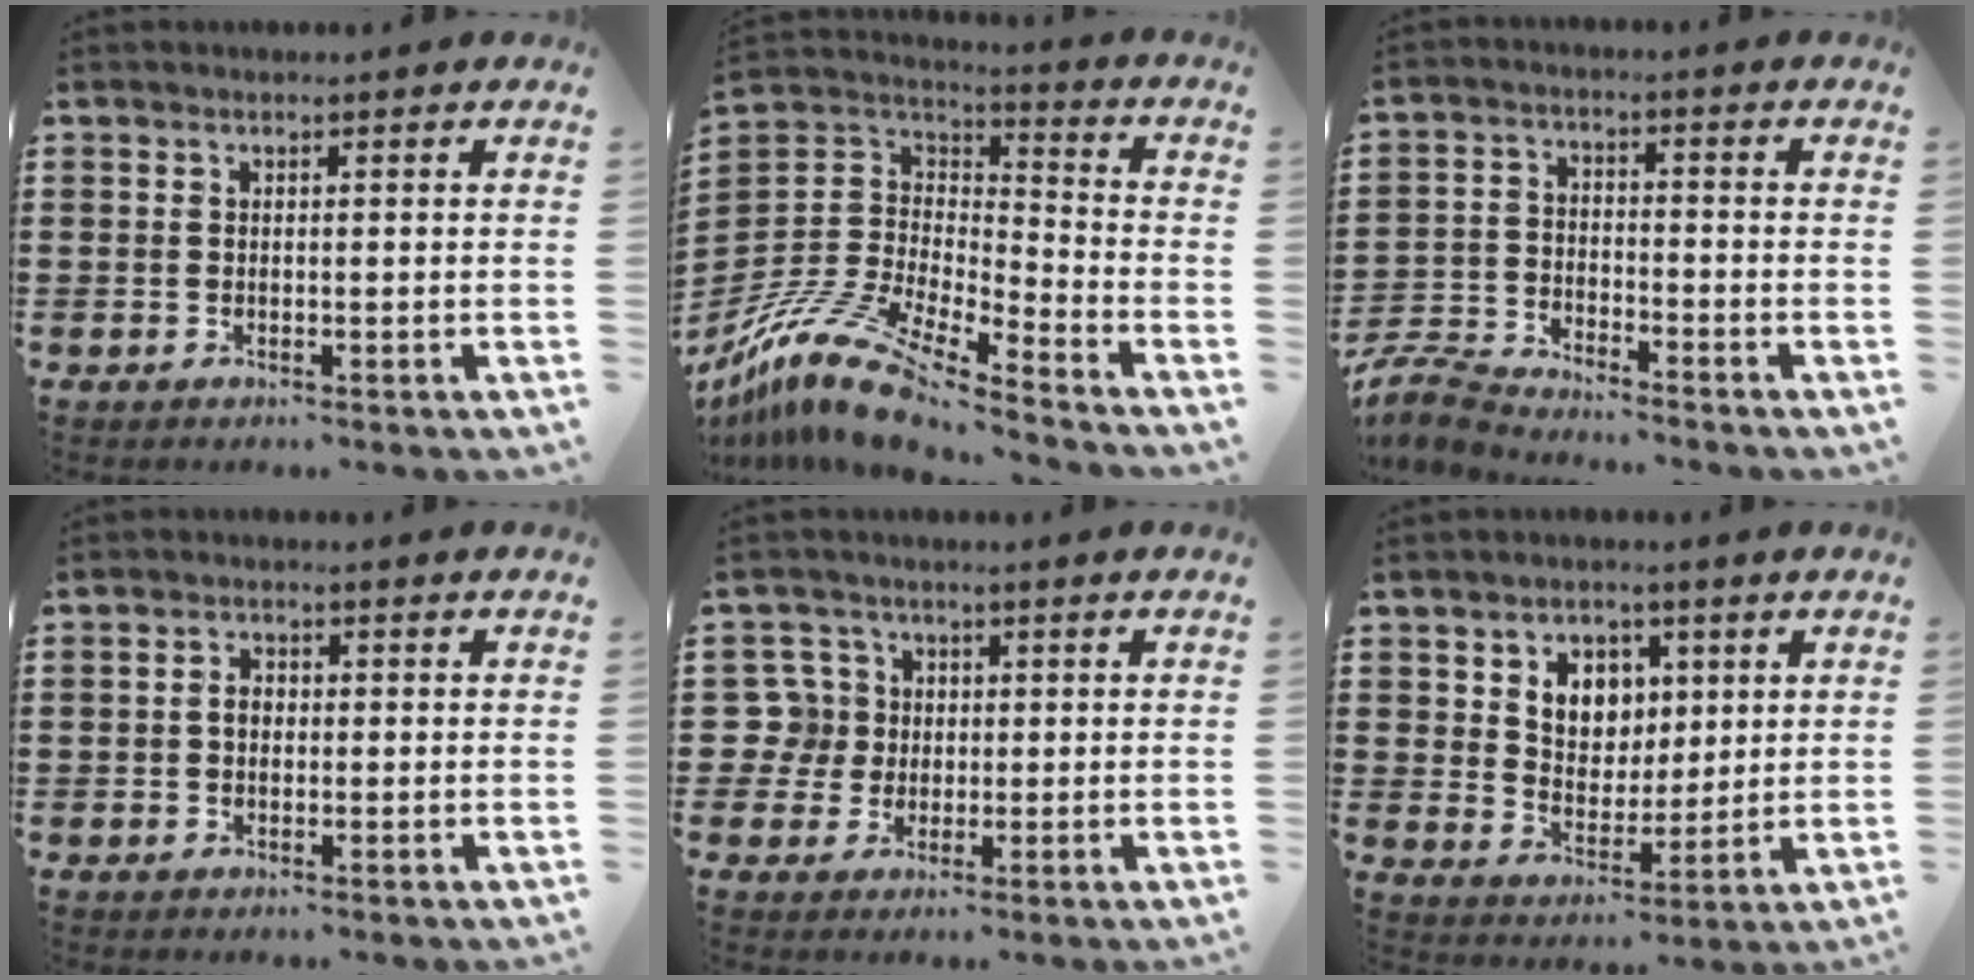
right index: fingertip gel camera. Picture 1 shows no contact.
{"total": 13.7, "force": [-11.1, 3.5, 7.3], "torque": [-0.166, 0.023, -0.219]}
{"total": 5.4, "force": [-5.3, 0.7, 0.9], "torque": [-0.042, -0.002, -0.114]}
{"total": 1.8, "force": [-0.2, 1.3, 1.3], "torque": [-0.026, 0.004, -0.004]}
{"total": 5.9, "force": [0.2, 5.7, 1.5], "torque": [-0.066, 0.013, 0.002]}
{"total": 5.7, "force": [2.6, 4.8, 1.7], "torque": [-0.052, 0.008, 0.043]}